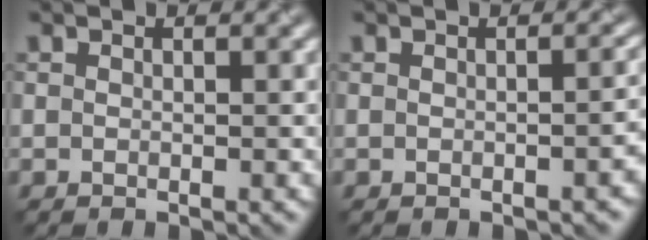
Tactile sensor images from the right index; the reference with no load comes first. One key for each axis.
{"total": 2.6, "fx": -0.6, "fy": 1.1, "fz": 2.3, "tx": -0.017, "ty": 0.001, "tz": -0.003}